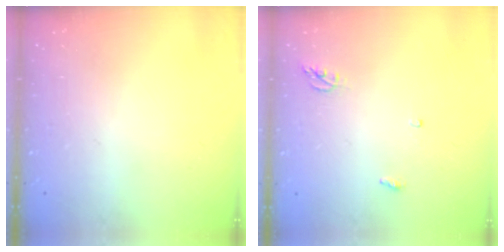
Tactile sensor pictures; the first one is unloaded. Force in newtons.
{"total": 3.8, "press": 3.8, "slide": 0.4}